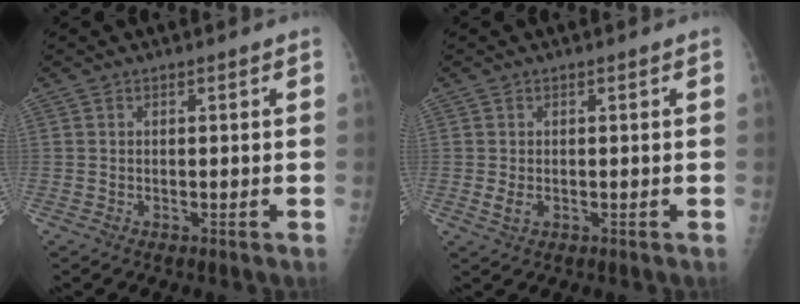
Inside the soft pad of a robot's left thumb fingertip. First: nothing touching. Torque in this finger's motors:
{"motor_torque": [0.22, 0.32, 0.32, -0.01, 0.00]}